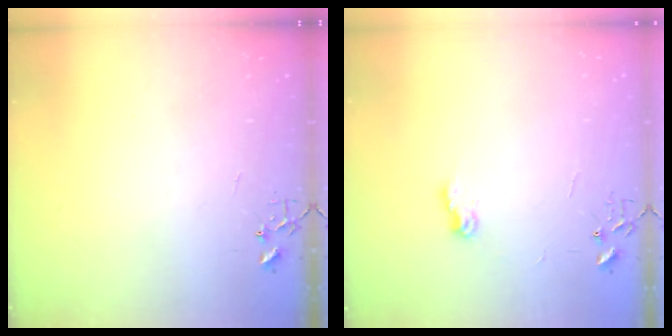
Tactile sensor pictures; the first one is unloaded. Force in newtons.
{"total": 6.3, "press": 6.3, "slide": 0.1}